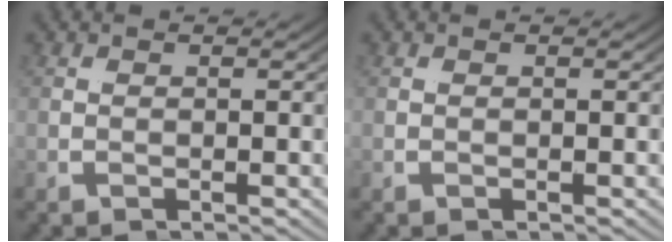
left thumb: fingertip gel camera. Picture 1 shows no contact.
{"total": 0.0}